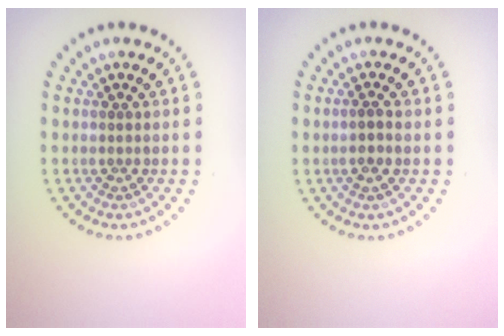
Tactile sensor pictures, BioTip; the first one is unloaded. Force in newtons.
{"total": 0.9, "press": 0.8, "slide": 0.5}